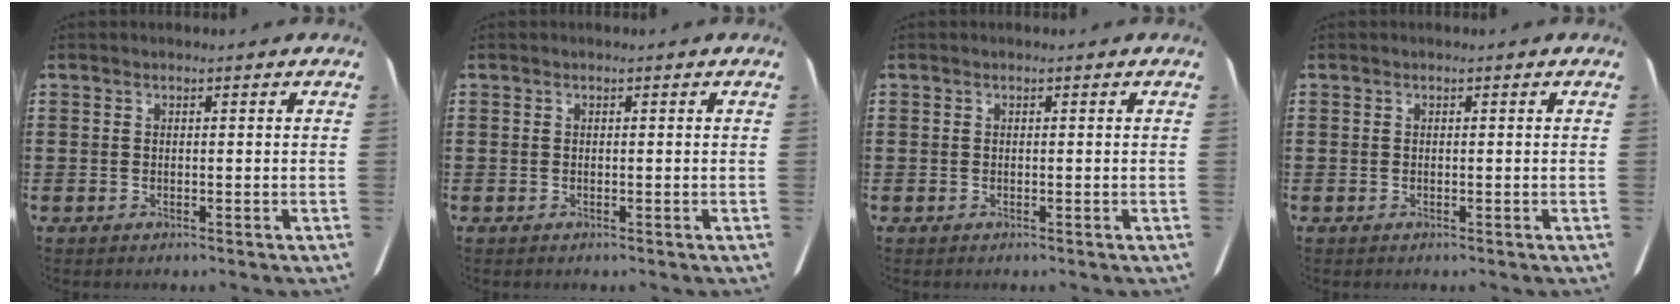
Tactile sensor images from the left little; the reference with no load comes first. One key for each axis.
{"total": 0.0}
{"total": 0.0}
{"total": 0.0}